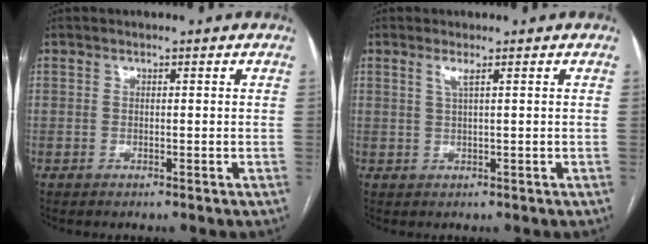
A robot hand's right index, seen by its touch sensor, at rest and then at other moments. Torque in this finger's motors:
{"motor_torque": [0.22, 0.28, 0.14, 0.04]}